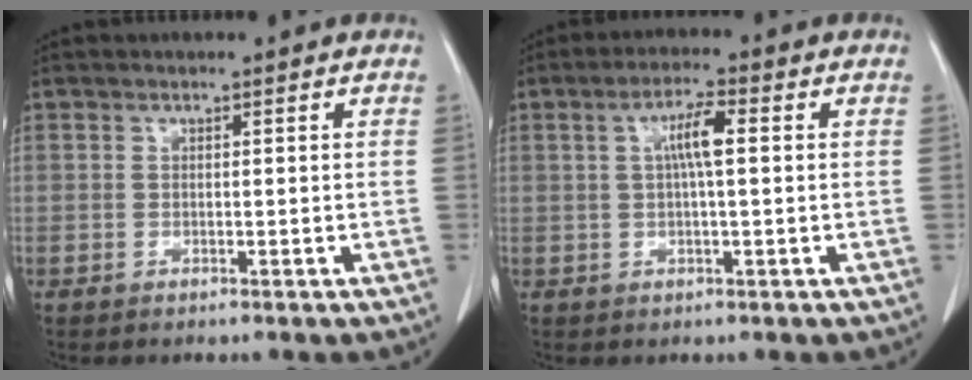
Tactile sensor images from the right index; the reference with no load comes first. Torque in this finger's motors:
{"motor_torque": [0.41, -0.02, 0.18, 0.07]}